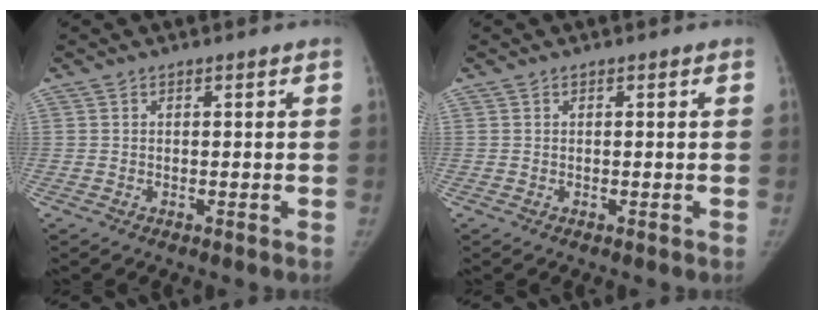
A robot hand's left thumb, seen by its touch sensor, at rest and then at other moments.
{"total": 0.0}